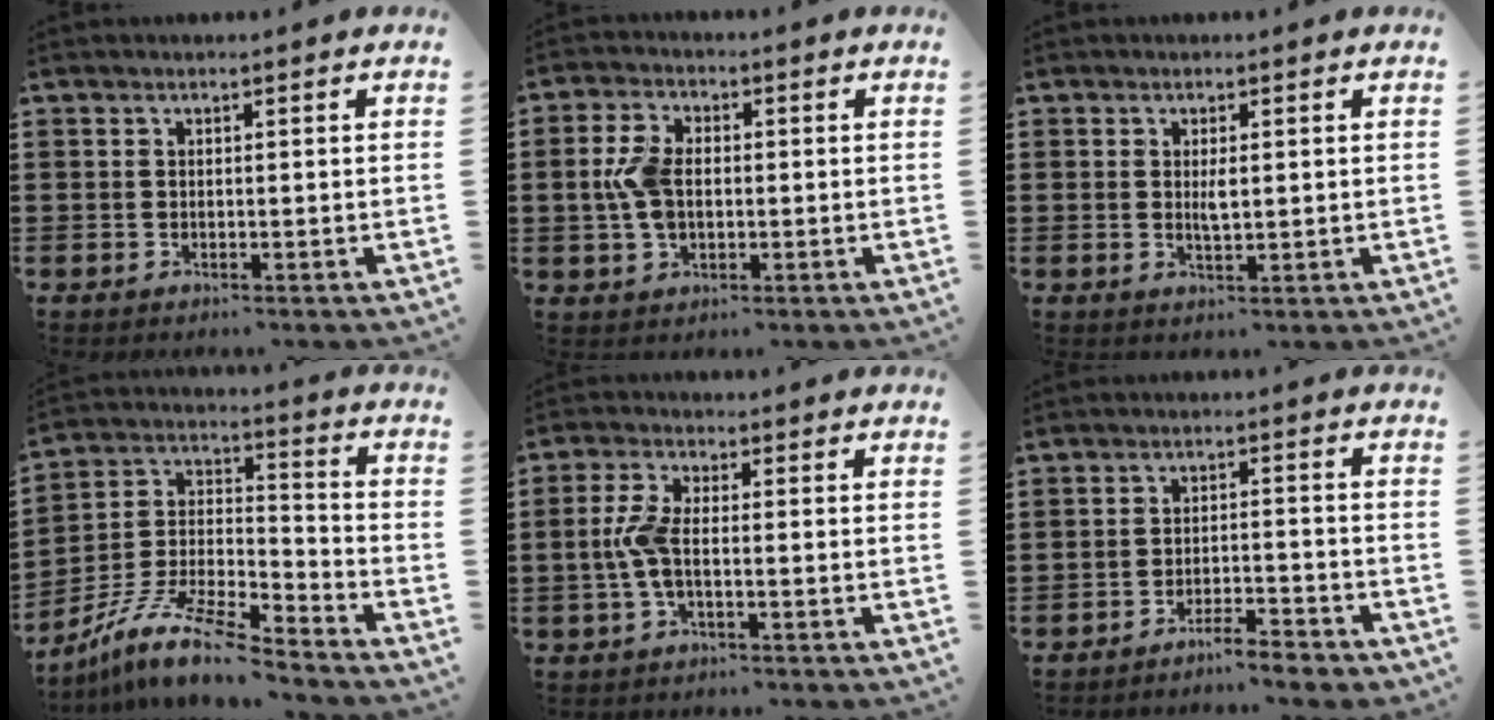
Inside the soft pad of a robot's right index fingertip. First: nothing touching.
{"total": 5.9, "force": [0.0, 3.7, 4.6], "torque": [-0.121, 0.002, -0.010]}
{"total": 2.4, "force": [0.3, 0.7, 2.2], "torque": [-0.044, 0.001, 0.004]}
{"total": 11.0, "force": [-9.4, 1.6, 5.6], "torque": [-0.119, 0.010, -0.190]}
{"total": 5.0, "force": [-0.8, 1.8, 4.6], "torque": [-0.118, -0.006, -0.025]}
{"total": 3.8, "force": [-3.7, -0.1, 1.0], "torque": [-0.020, -0.001, -0.076]}